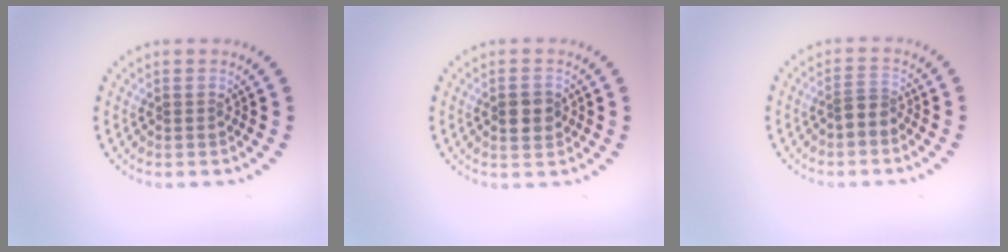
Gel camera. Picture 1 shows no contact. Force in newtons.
{"total": 2.7, "press": 2.7, "slide": 0.1}
{"total": 1.8, "press": 1.3, "slide": 1.2}